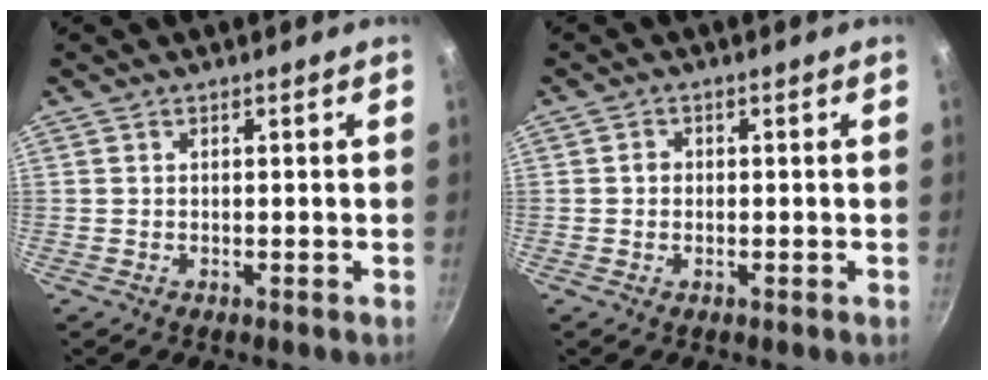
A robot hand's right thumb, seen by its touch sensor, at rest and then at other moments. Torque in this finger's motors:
{"motor_torque": [0.20, 0.08, -0.01, -0.13, -0.02]}